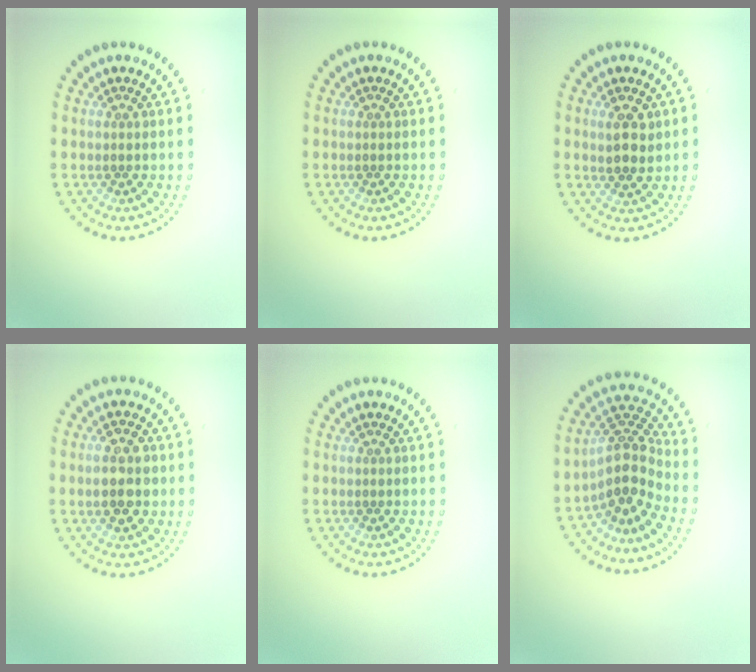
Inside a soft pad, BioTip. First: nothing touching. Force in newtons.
{"total": 0.0}
{"total": 2.5, "press": 2.4, "slide": 0.8}
{"total": 4.3, "press": 4.3, "slide": 0.3}
{"total": 0.0}
{"total": 4.2, "press": 3.1, "slide": 2.8}